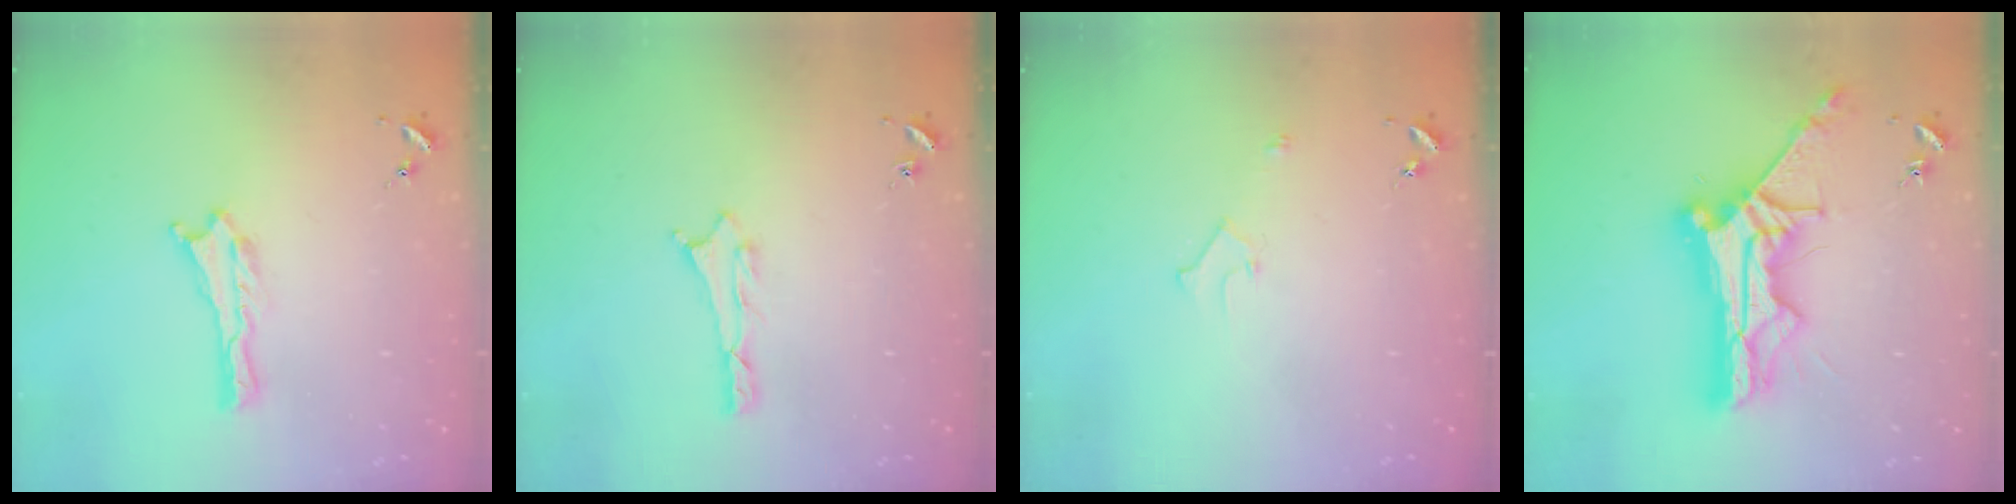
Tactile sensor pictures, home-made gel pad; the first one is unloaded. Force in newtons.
{"total": 0.8, "press": 0.8, "slide": 0.2}
{"total": 2.2, "press": 2.2, "slide": 0.2}
{"total": 13.3, "press": 13.3, "slide": 1.1}